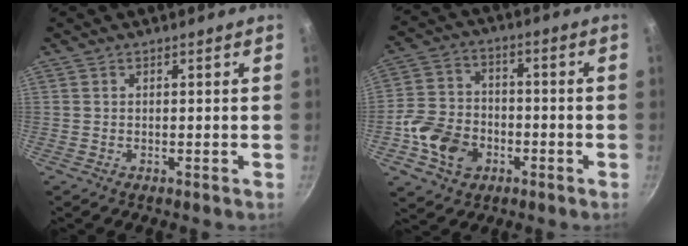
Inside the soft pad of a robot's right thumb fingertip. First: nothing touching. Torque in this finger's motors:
{"motor_torque": [0.49, 0.75, 0.33, -0.45, 0.06]}